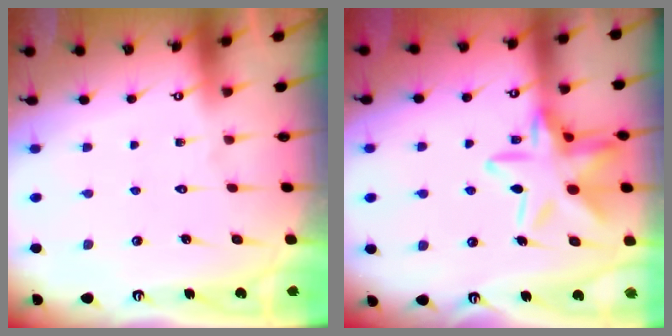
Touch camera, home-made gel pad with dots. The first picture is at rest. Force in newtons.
{"total": 16.9, "press": 16.8, "slide": 1.2}